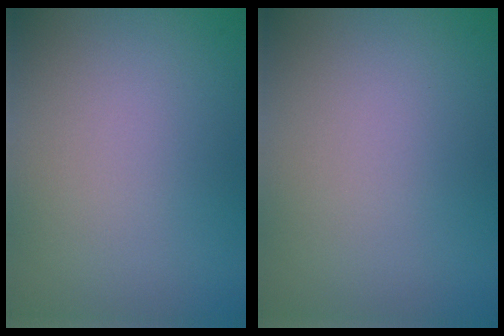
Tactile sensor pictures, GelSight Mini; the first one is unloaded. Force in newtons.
{"total": 0.0}